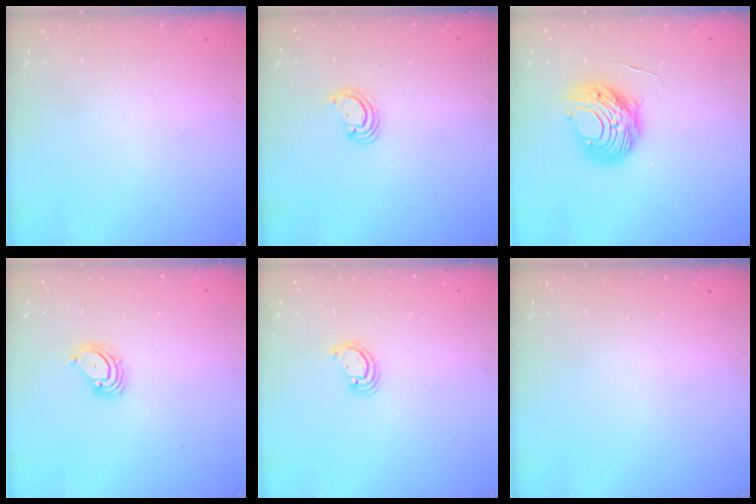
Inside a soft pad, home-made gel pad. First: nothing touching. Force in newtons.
{"total": 2.5, "press": 2.5, "slide": 0.3}
{"total": 11.2, "press": 11.2, "slide": 0.9}
{"total": 3.6, "press": 3.6, "slide": 0.3}
{"total": 2.5, "press": 2.5, "slide": 0.2}
{"total": 0.0}